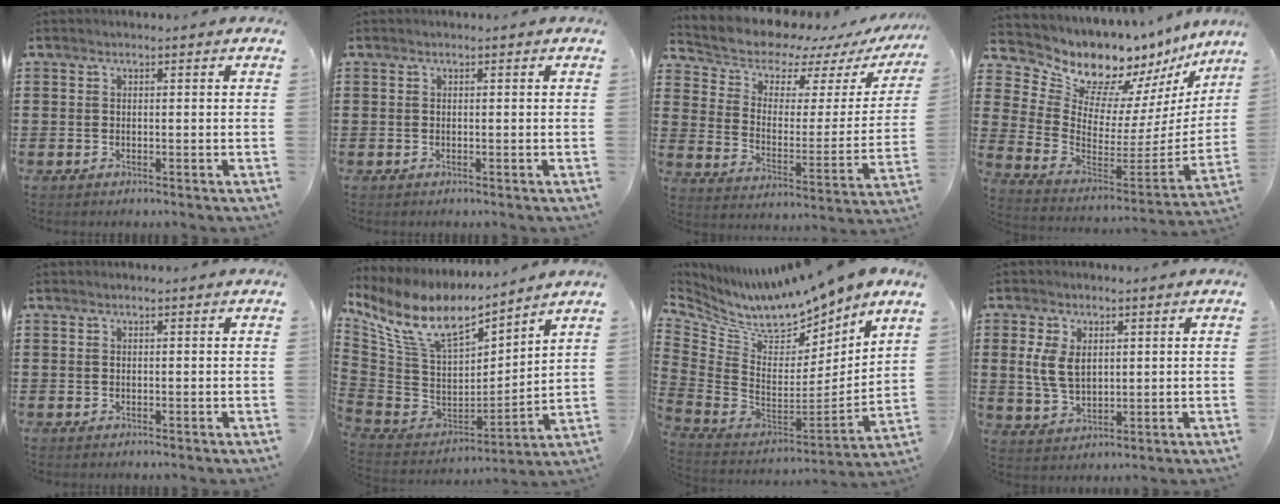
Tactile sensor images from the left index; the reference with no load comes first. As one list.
[{"total": 0.0}, {"total": 7.0, "force": [6.4, 2.4, 1.3], "torque": [-0.061, -0.052, 0.111]}, {"total": 10.5, "force": [9.4, 4.2, 2.0], "torque": [-0.073, -0.088, 0.163]}, {"total": 0.0}, {"total": 10.8, "force": [7.5, 4.1, 6.6], "torque": [-0.164, -0.047, 0.131]}, {"total": 8.7, "force": [8.0, 1.7, 2.9], "torque": [-0.093, -0.074, 0.137]}, {"total": 5.6, "force": [1.2, 3.5, 4.2], "torque": [-0.105, 0.006, 0.018]}]